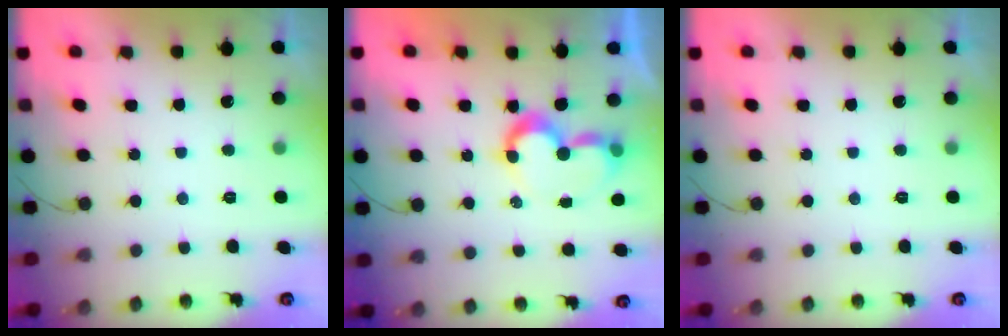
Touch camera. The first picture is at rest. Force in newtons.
{"total": 8.3, "press": 8.3, "slide": 0.7}
{"total": 0.0}